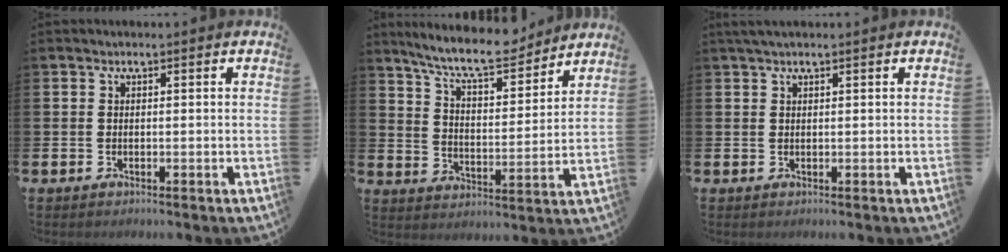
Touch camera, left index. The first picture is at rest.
{"total": 9.3, "force": [8.5, 1.5, 3.5], "torque": [-0.096, -0.047, 0.151]}
{"total": 1.4, "force": [1.1, 0.2, 0.8], "torque": [-0.010, 0.001, 0.018]}